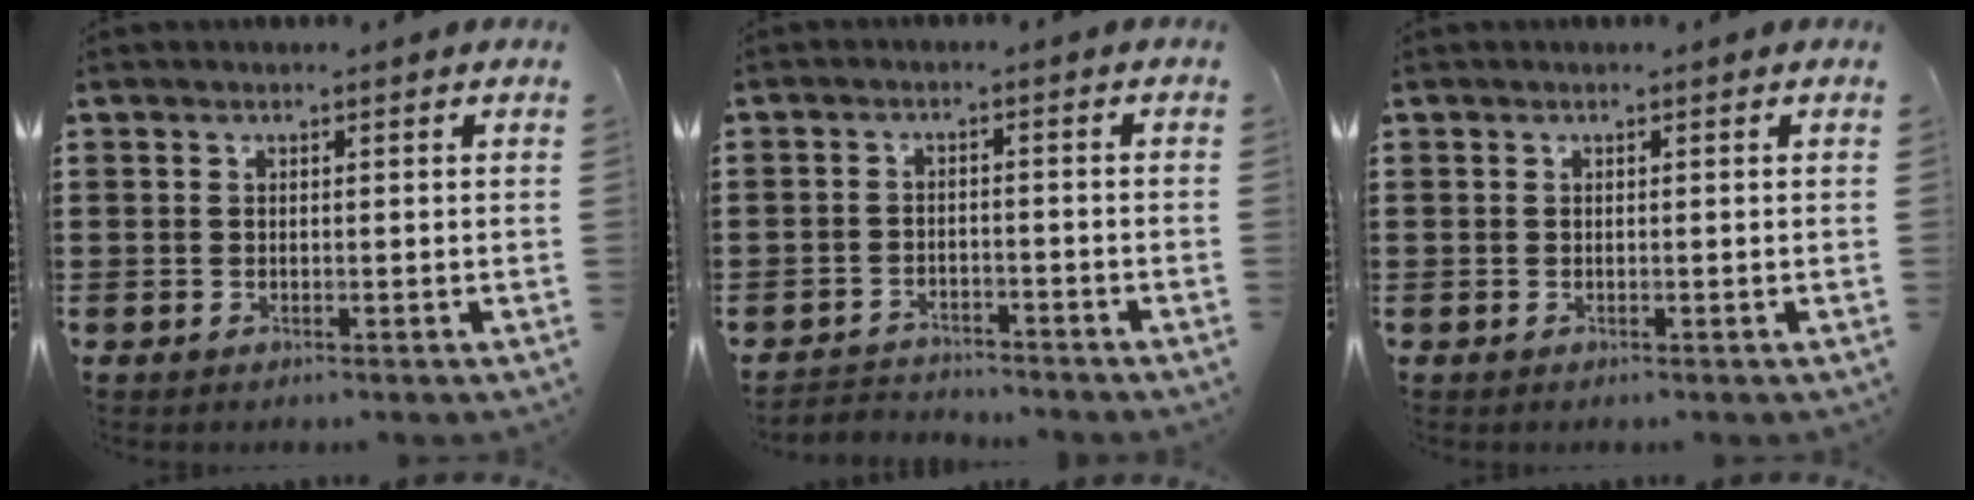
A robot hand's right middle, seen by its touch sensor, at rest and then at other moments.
{"total": 2.9, "force": [-2.8, 0.6, -0.3], "torque": [-0.006, -0.003, -0.061]}
{"total": 0.0}